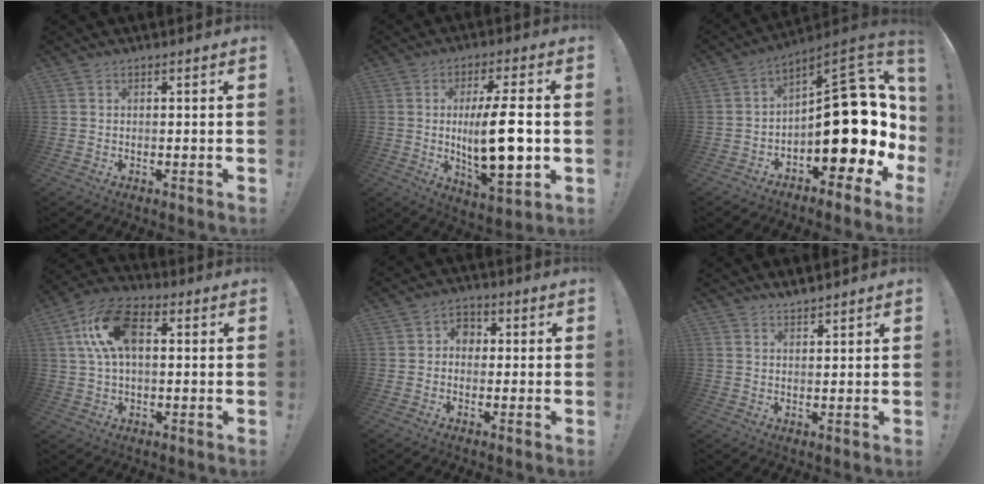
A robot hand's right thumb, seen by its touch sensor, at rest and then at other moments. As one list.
[{"total": 16.3, "force": [0.2, 4.5, 15.7], "torque": [-0.269, -0.014, -0.004]}, {"total": 21.0, "force": [-1.9, 10.8, 17.9], "torque": [-0.218, 0.009, -0.015]}, {"total": 14.8, "force": [3.5, 8.7, 11.5], "torque": [-0.220, 0.009, 0.063]}, {"total": 4.7, "force": [0.3, 4.0, 2.4], "torque": [-0.034, 0.008, 0.004]}, {"total": 2.6, "force": [2.6, 0.1, 0.6], "torque": [-0.006, -0.019, 0.046]}]